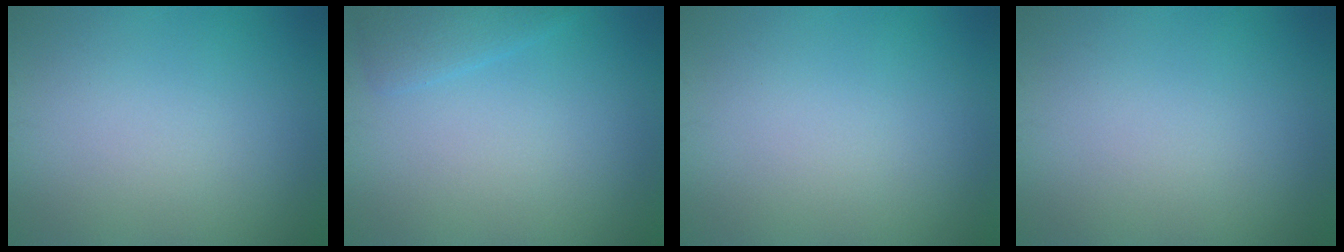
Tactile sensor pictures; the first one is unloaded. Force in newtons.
{"total": 1.7, "press": 1.7, "slide": 0.2}
{"total": 0.0}
{"total": 0.0}